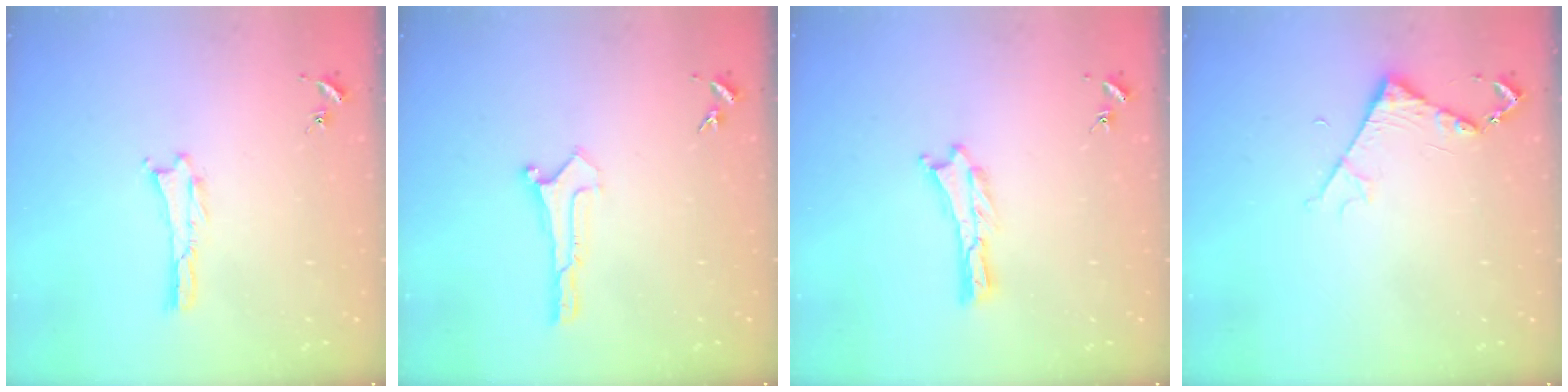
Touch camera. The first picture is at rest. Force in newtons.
{"total": 0.0}
{"total": 0.0}
{"total": 4.4, "press": 4.4, "slide": 0.5}